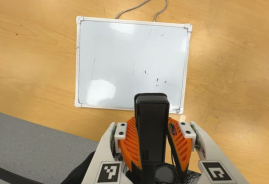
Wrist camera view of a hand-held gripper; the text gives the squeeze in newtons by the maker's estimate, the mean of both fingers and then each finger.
{"total": 7.6, "left": 6.1, "right": 9.1}